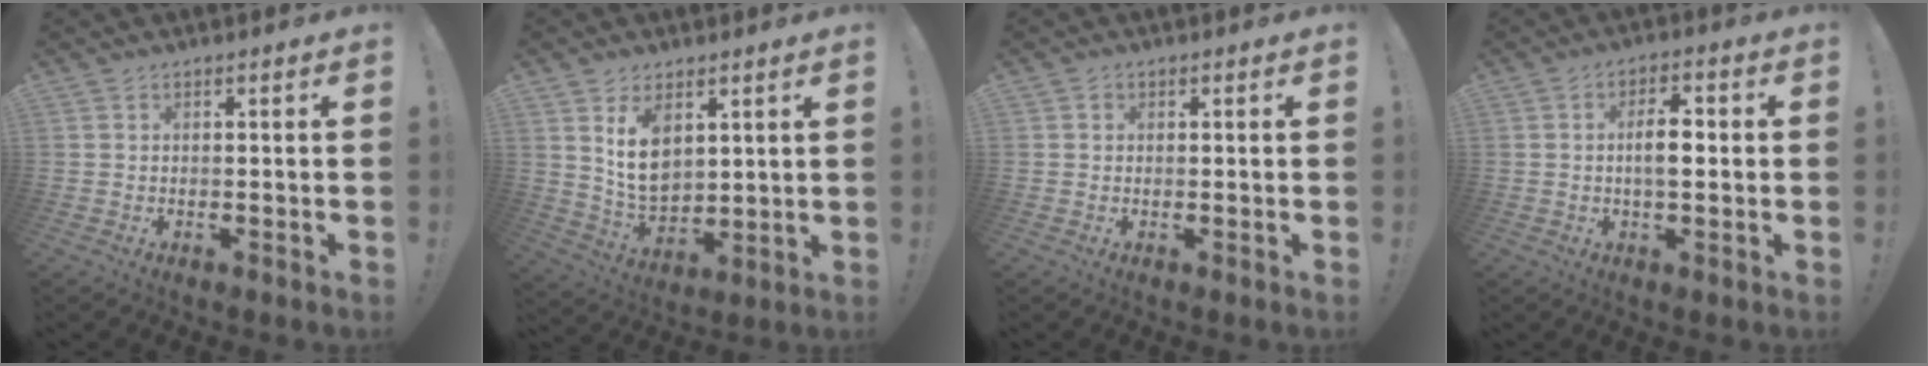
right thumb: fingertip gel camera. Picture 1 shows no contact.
{"total": 10.5, "force": [5.1, 6.9, 6.1], "torque": [-0.096, -0.032, 0.097]}
{"total": 0.9, "force": [0.3, 0.8, 0.2], "torque": [-0.002, 0.002, 0.005]}
{"total": 6.7, "force": [-0.2, 3.2, 5.9], "torque": [-0.093, 0.005, -0.012]}